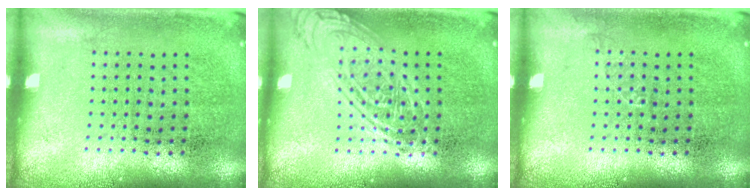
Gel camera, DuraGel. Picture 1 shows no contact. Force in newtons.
{"total": 2.6, "press": 2.6, "slide": 0.3}
{"total": 0.6, "press": 0.6, "slide": 0.1}